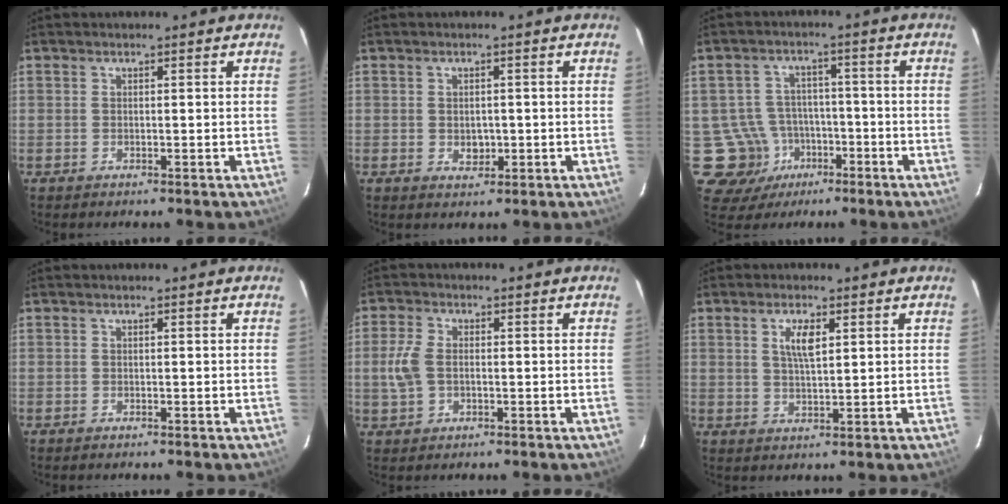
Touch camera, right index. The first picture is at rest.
{"total": 2.8, "force": [-0.3, 2.3, 1.6], "torque": [-0.023, 0.000, -0.001]}
{"total": 9.4, "force": [-3.9, 8.6, 0.8], "torque": [-0.036, 0.030, -0.047]}
{"total": 0.0}
{"total": 5.2, "force": [-0.4, 3.4, 4.0], "torque": [-0.095, 0.006, -0.004]}
{"total": 4.2, "force": [1.6, 1.4, 3.6], "torque": [-0.067, 0.002, 0.030]}